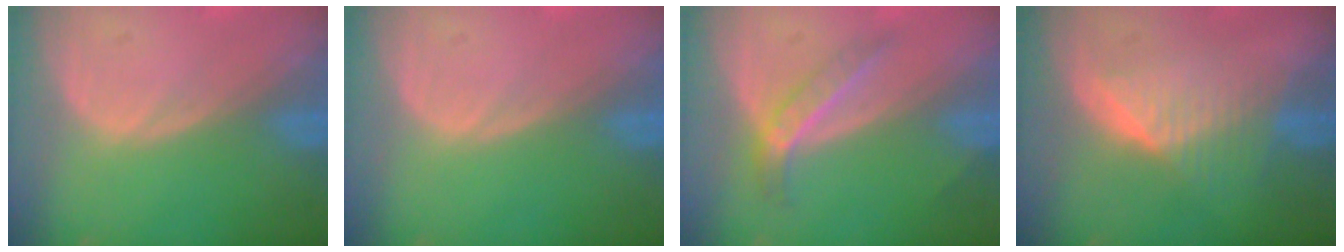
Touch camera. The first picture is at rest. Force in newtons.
{"total": 0.0}
{"total": 4.5, "press": 4.1, "slide": 2.0}
{"total": 6.4, "press": 5.8, "slide": 2.6}